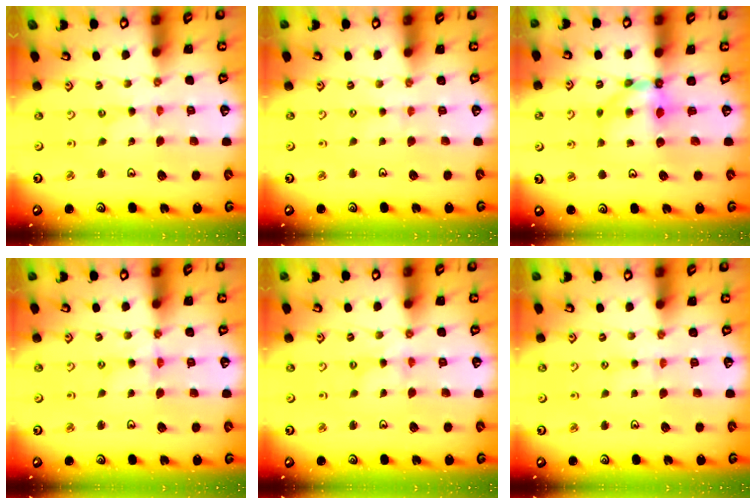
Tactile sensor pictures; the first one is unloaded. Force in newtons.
{"total": 2.1, "press": 2.1, "slide": 0.4}
{"total": 6.4, "press": 6.4, "slide": 0.6}
{"total": 1.7, "press": 1.7, "slide": 0.2}
{"total": 1.1, "press": 1.0, "slide": 0.2}
{"total": 3.2, "press": 3.2, "slide": 0.4}